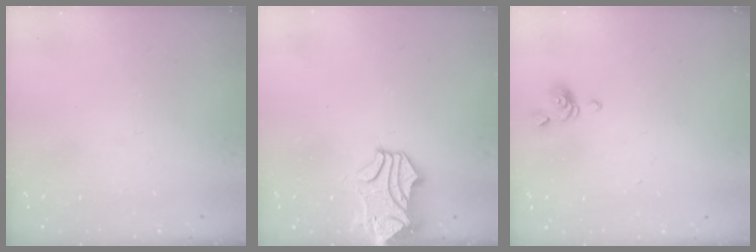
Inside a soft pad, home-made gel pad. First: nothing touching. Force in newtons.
{"total": 2.4, "press": 2.1, "slide": 1.2}
{"total": 0.7, "press": 0.6, "slide": 0.5}